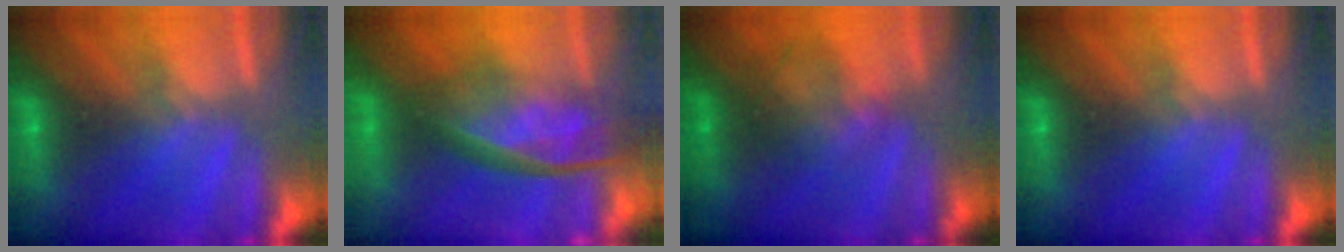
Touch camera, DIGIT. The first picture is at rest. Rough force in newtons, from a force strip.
{"total": 11.5}
{"total": 1.7}
{"total": 0.0}